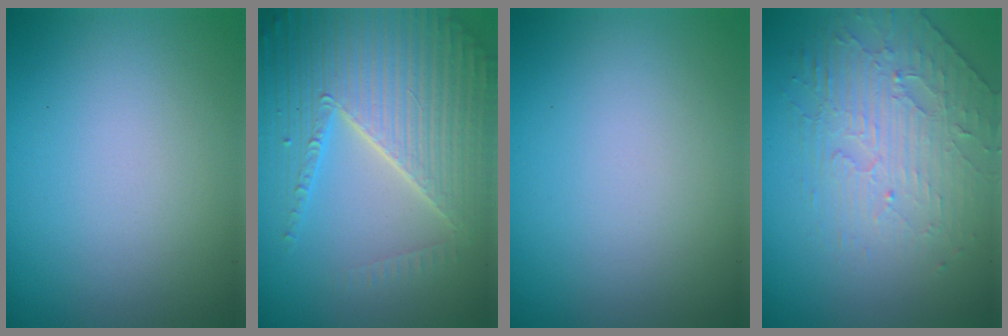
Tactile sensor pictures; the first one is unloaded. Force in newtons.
{"total": 7.1, "press": 6.9, "slide": 1.7}
{"total": 0.0}
{"total": 2.8, "press": 2.3, "slide": 1.6}